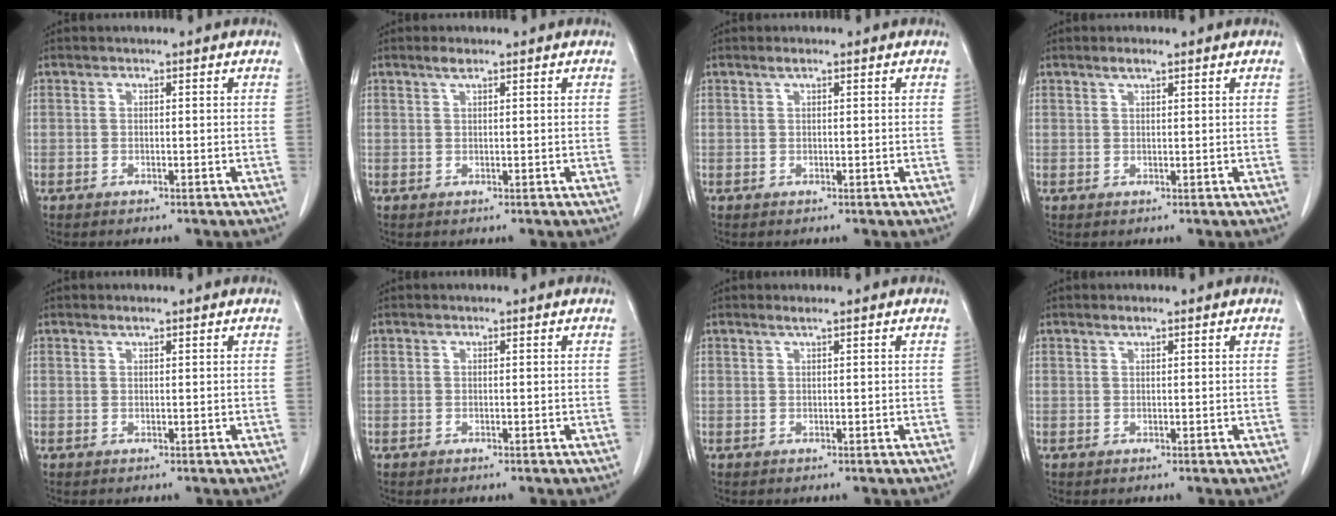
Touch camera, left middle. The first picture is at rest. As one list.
[{"total": 1.3, "force": [0.9, 0.1, 0.9], "torque": [-0.019, 0.003, 0.020]}, {"total": 0.8, "force": [0.6, 0.0, 0.6], "torque": [-0.014, 0.003, 0.012]}, {"total": 1.5, "force": [1.1, 0.3, 1.0], "torque": [-0.023, 0.003, 0.023]}, {"total": 0.6, "force": [0.6, 0.1, 0.3], "torque": [-0.012, 0.000, 0.012]}, {"total": 0.0}, {"total": 0.8, "force": [0.6, -0.2, 0.5], "torque": [-0.018, 0.001, 0.017]}, {"total": 0.8, "force": [0.6, 0.1, 0.4], "torque": [-0.013, 0.001, 0.014]}]